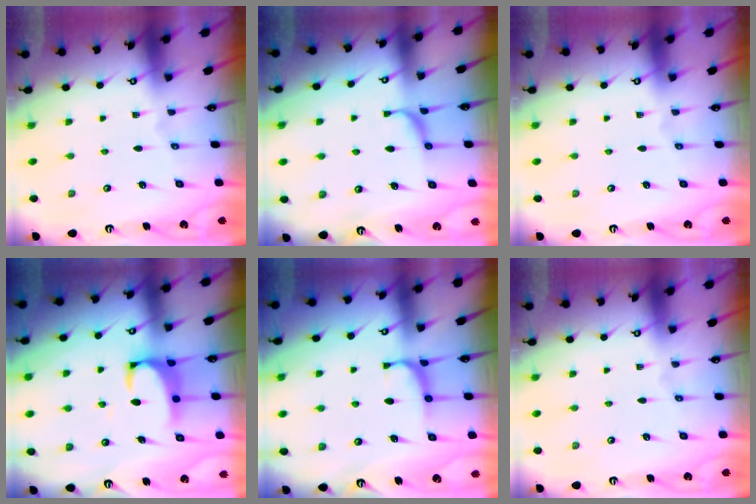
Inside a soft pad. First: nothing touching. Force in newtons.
{"total": 1.7, "press": 1.6, "slide": 0.5}
{"total": 0.0}
{"total": 2.1, "press": 1.9, "slide": 1.0}
{"total": 0.6, "press": 0.1, "slide": 0.6}
{"total": 0.0}